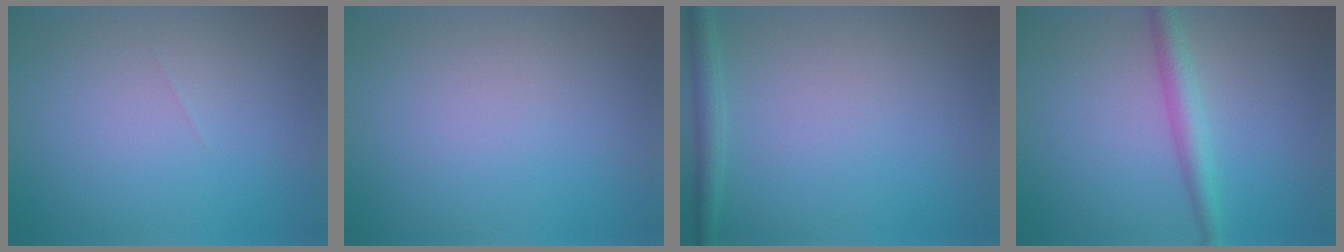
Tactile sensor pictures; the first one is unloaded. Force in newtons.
{"total": 0.0}
{"total": 1.7, "press": 1.7, "slide": 0.1}
{"total": 2.7, "press": 2.7, "slide": 0.0}